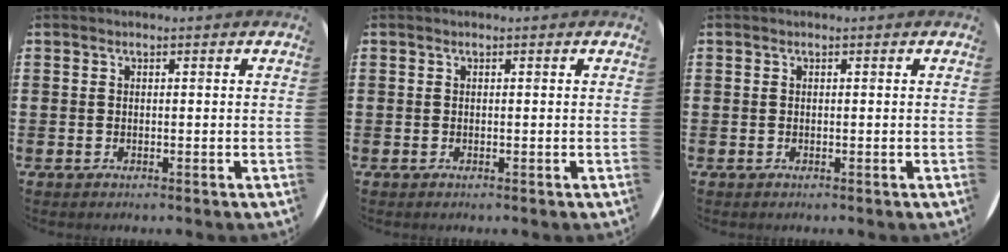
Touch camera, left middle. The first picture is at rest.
{"total": 0.0}
{"total": 0.0}